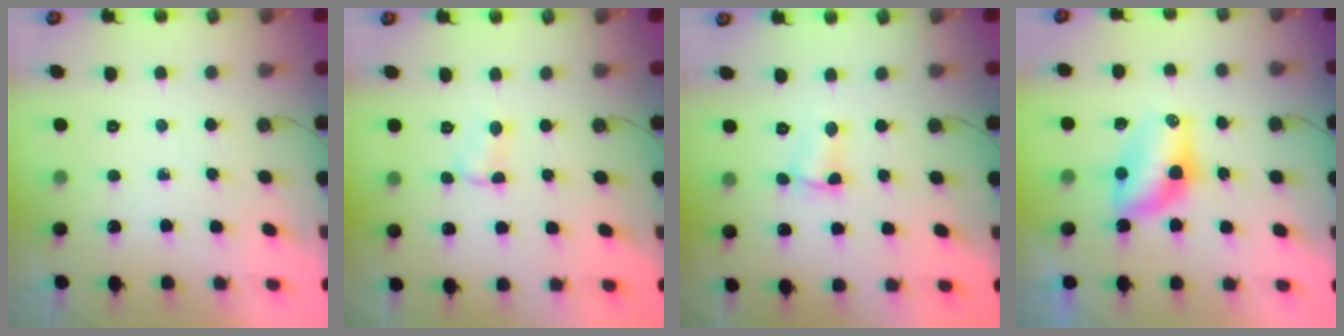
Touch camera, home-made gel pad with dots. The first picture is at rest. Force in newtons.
{"total": 3.4, "press": 3.3, "slide": 0.3}
{"total": 1.8, "press": 1.7, "slide": 0.5}
{"total": 6.9, "press": 6.9, "slide": 0.5}